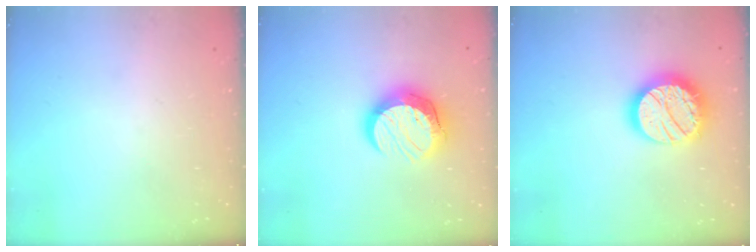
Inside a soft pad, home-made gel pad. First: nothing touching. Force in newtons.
{"total": 13.2, "press": 13.2, "slide": 1.0}
{"total": 18.8, "press": 18.7, "slide": 1.5}